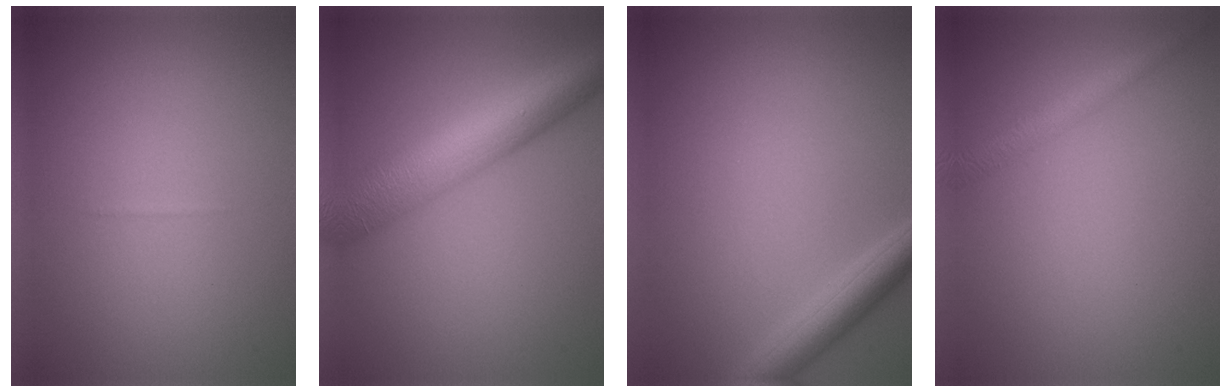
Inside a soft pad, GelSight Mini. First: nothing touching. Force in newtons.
{"total": 8.2, "press": 8.2, "slide": 0.2}
{"total": 3.4, "press": 3.4, "slide": 0.2}
{"total": 2.1, "press": 2.1, "slide": 0.1}